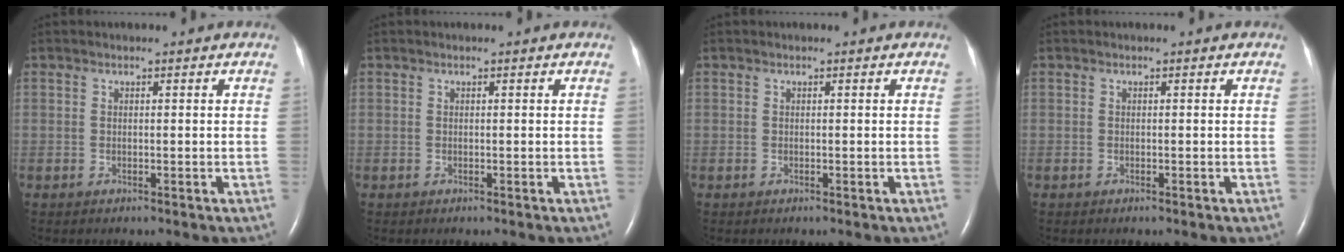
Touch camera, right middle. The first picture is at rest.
{"total": 0.0}
{"total": 0.0}
{"total": 0.0}